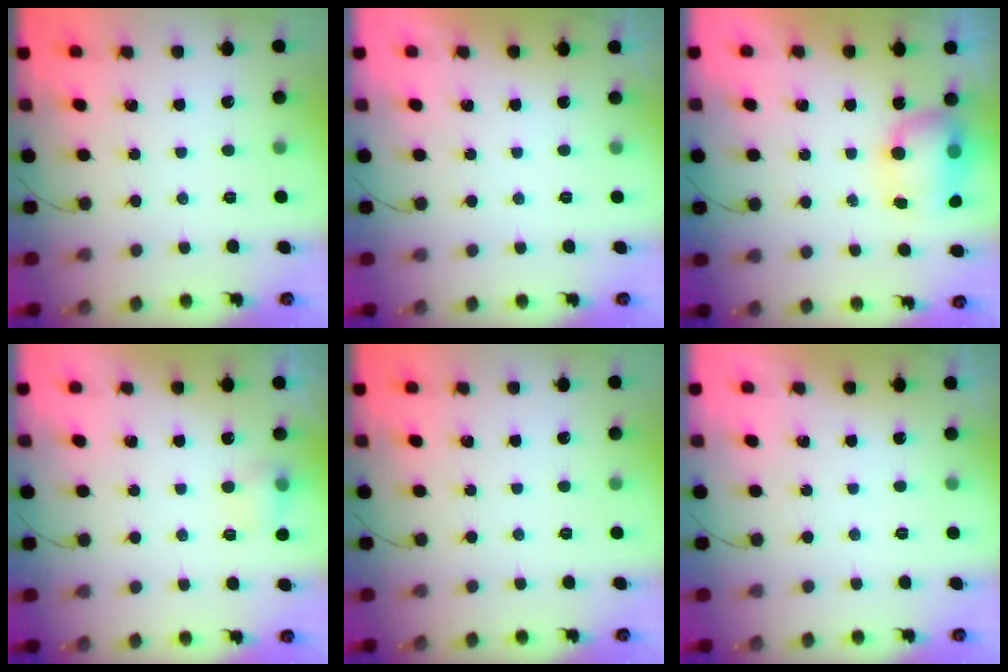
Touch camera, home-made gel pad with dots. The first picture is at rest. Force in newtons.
{"total": 0.0}
{"total": 11.8, "press": 9.4, "slide": 7.2}
{"total": 6.0, "press": 5.9, "slide": 0.9}
{"total": 0.0}
{"total": 0.0}